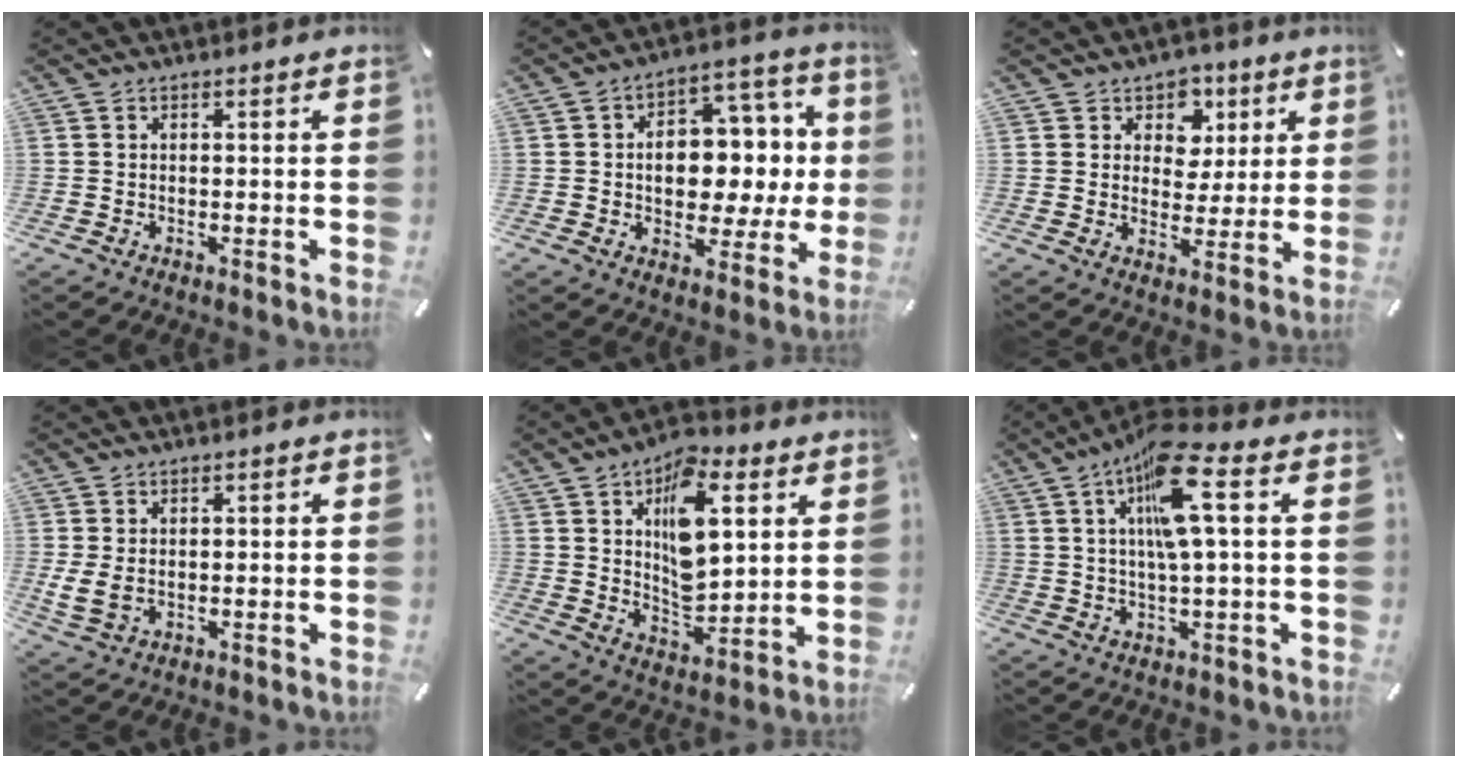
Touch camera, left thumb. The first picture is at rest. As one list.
[{"total": 12.5, "force": [0.0, 9.3, 8.4], "torque": [-0.098, -0.010, 0.005]}, {"total": 7.8, "force": [3.0, 7.0, 1.8], "torque": [-0.021, -0.023, 0.050]}, {"total": 4.5, "force": [0.4, 3.2, 3.2], "torque": [-0.067, -0.001, 0.007]}, {"total": 14.8, "force": [5.4, 8.5, 10.8], "torque": [-0.170, -0.017, 0.092]}, {"total": 12.7, "force": [4.1, 2.0, 11.8], "torque": [-0.215, -0.006, 0.065]}]